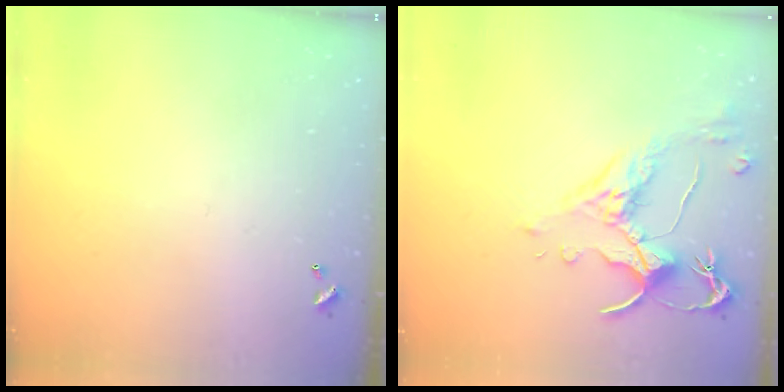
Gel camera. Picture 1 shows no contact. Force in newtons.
{"total": 2.5, "press": 2.1, "slide": 1.3}